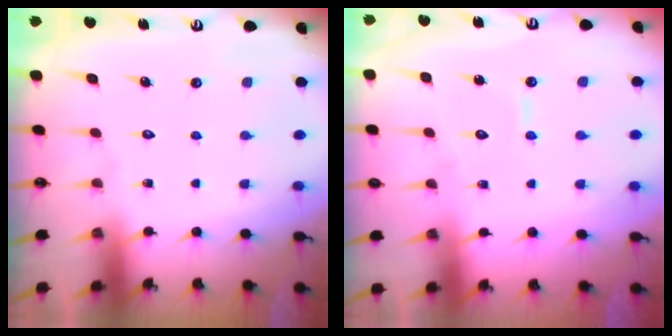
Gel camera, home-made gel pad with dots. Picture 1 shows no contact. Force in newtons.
{"total": 5.3, "press": 5.3, "slide": 0.4}